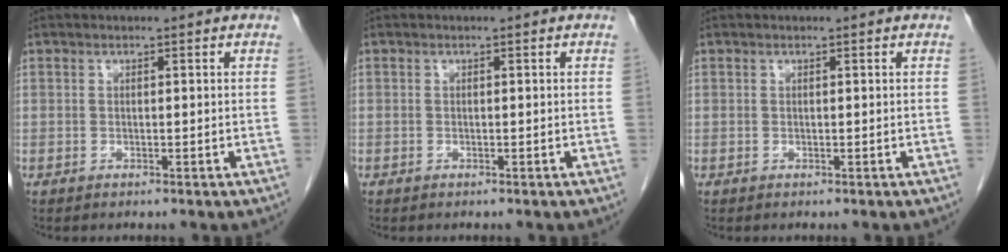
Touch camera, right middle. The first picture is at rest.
{"total": 0.0}
{"total": 0.0}